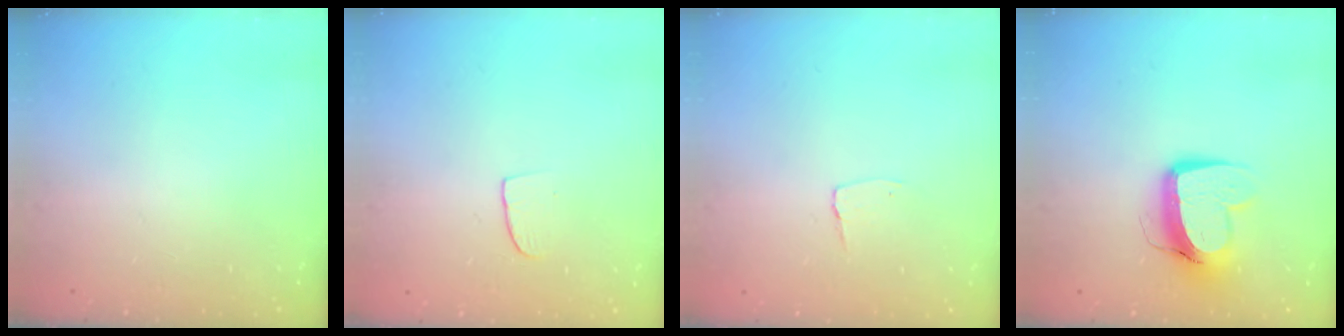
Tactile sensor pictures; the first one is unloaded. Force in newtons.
{"total": 6.0, "press": 5.9, "slide": 0.5}
{"total": 3.0, "press": 3.0, "slide": 0.3}
{"total": 11.6, "press": 11.5, "slide": 1.3}